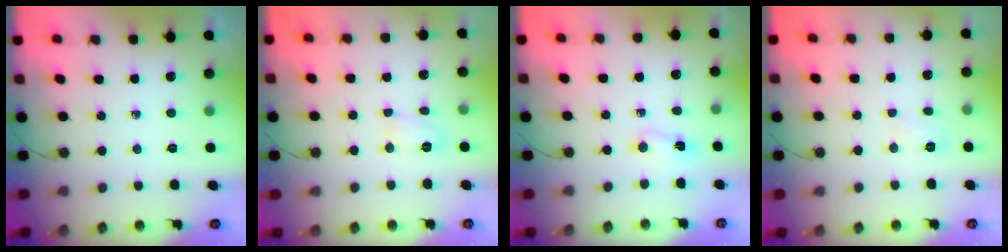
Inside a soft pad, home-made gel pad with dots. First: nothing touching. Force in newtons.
{"total": 5.1, "press": 5.0, "slide": 0.8}
{"total": 11.2, "press": 2.4, "slide": 10.9}
{"total": 3.1, "press": 3.0, "slide": 1.0}